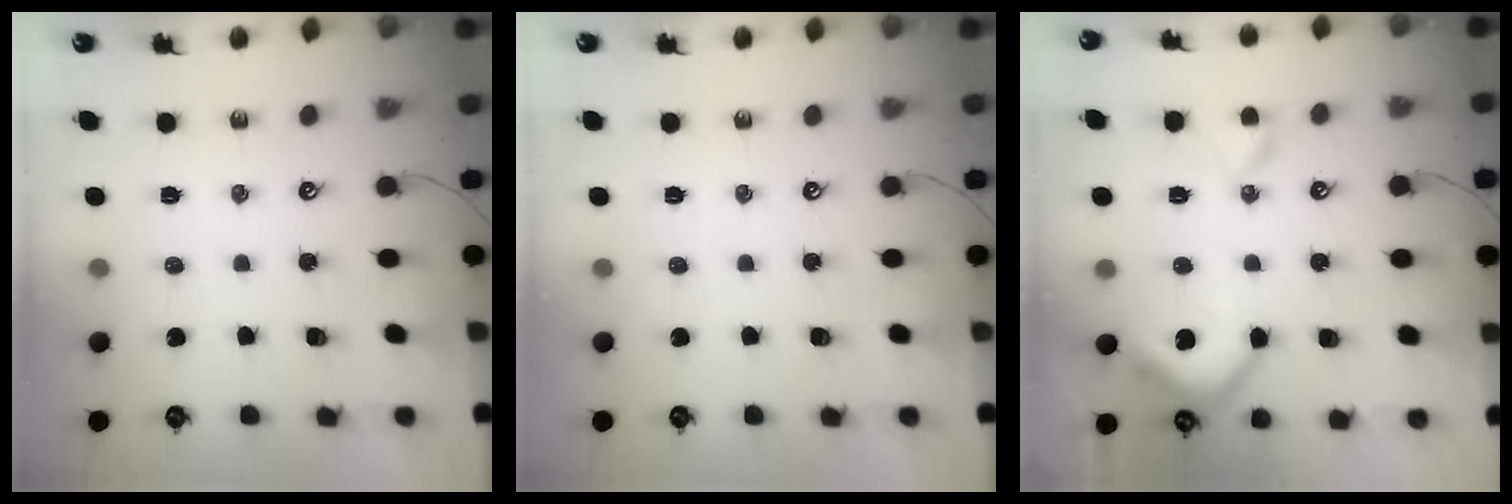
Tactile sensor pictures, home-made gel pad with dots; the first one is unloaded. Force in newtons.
{"total": 0.0}
{"total": 11.1, "press": 11.0, "slide": 1.2}